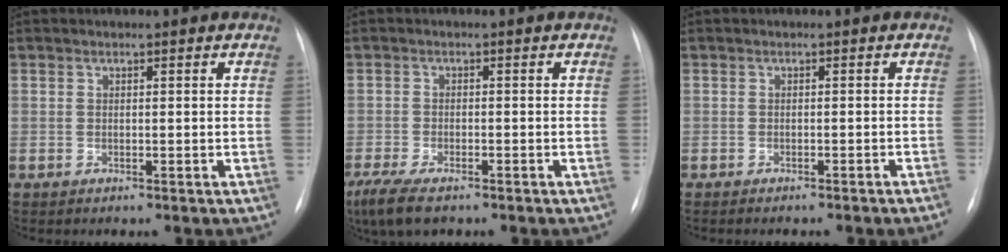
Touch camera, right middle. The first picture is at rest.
{"total": 7.3, "force": [-5.2, 1.8, 4.8], "torque": [-0.094, -0.021, -0.088]}
{"total": 3.7, "force": [-3.1, -0.3, 2.0], "torque": [-0.023, 0.006, -0.035]}